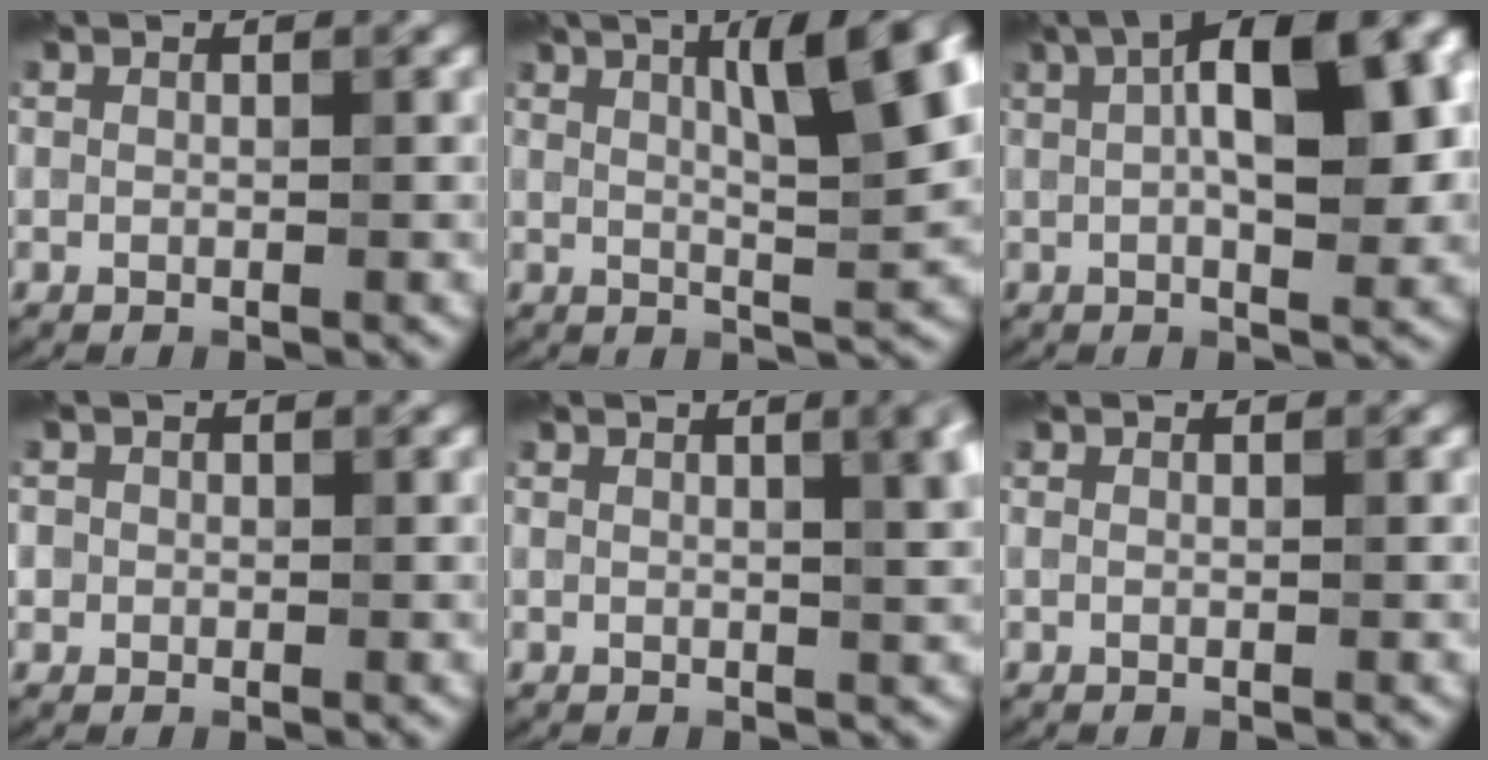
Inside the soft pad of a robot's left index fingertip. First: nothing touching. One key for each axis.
{"total": 9.6, "fx": 3.6, "fy": 2.4, "fz": 8.6, "tx": -0.107, "ty": 0.019, "tz": 0.053}
{"total": 11.8, "fx": 2.6, "fy": 4.5, "fz": 10.6, "tx": -0.141, "ty": 0.016, "tz": 0.036}
{"total": 1.2, "fx": 0.1, "fy": 1.1, "fz": 0.2, "tx": 0.006, "ty": -0.001, "tz": -0.003}
{"total": 5.3, "fx": 1.6, "fy": 2.2, "fz": 4.5, "tx": -0.025, "ty": 0.018, "tz": 0.012}
{"total": 0.0}